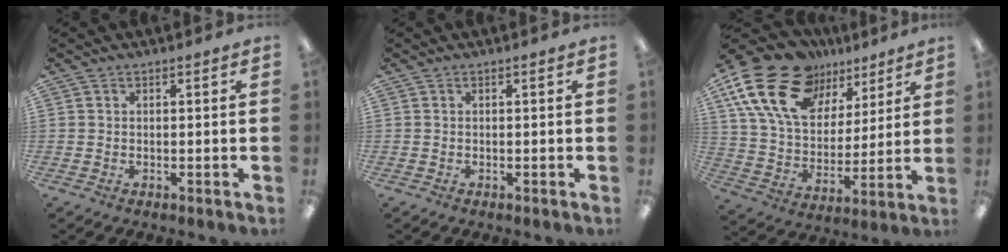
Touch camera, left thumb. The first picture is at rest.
{"total": 0.0}
{"total": 21.7, "force": [12.4, 13.4, 11.7], "torque": [-0.236, -0.055, 0.229]}